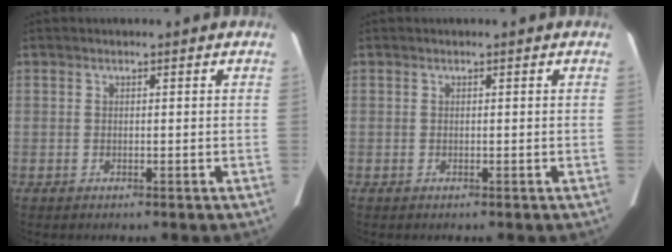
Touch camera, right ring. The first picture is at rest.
{"total": 0.0}